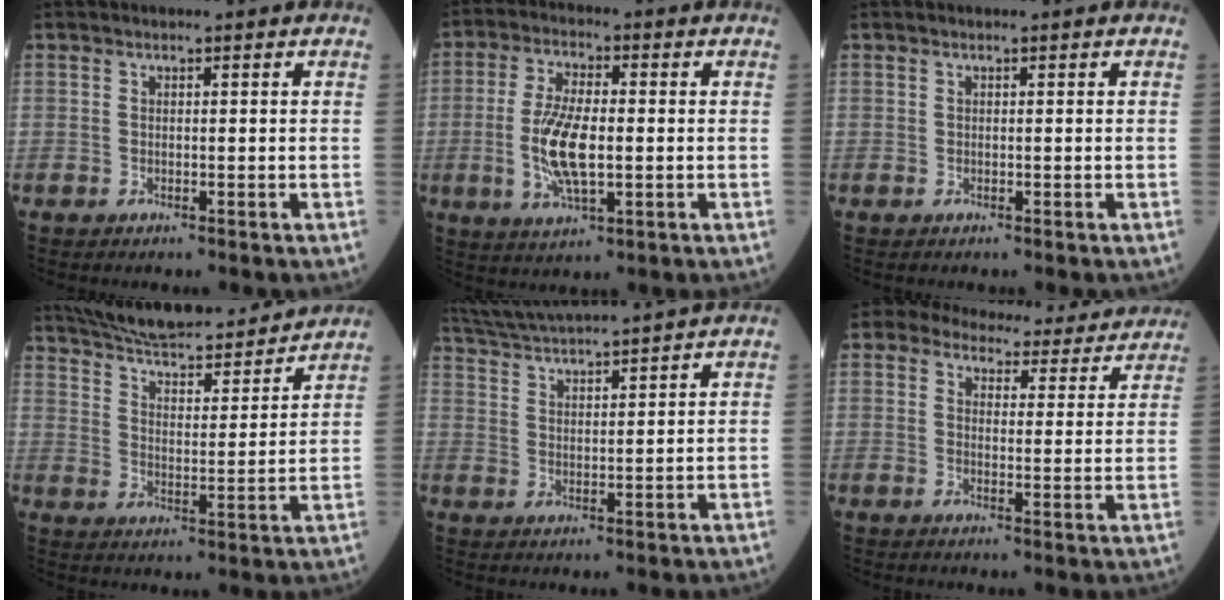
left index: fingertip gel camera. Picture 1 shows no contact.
{"total": 9.3, "force": [-1.1, 2.7, 8.9], "torque": [-0.186, -0.004, -0.012]}
{"total": 0.0}
{"total": 19.3, "force": [17.8, 2.8, 7.1], "torque": [-0.109, 0.004, 0.261]}
{"total": 12.0, "force": [11.1, -0.8, 4.4], "torque": [-0.092, 0.025, 0.182]}
{"total": 15.4, "force": [14.1, 4.8, 3.5], "torque": [-0.025, 0.002, 0.154]}